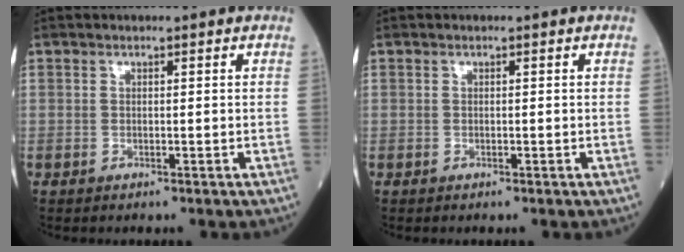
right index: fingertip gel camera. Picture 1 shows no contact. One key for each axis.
{"total": 0.0}